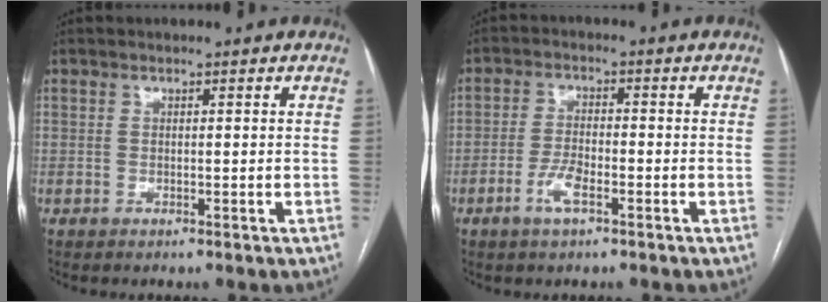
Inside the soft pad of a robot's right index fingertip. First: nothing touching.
{"total": 4.4, "force": [-2.3, 1.2, 3.6], "torque": [-0.075, 0.000, -0.044]}